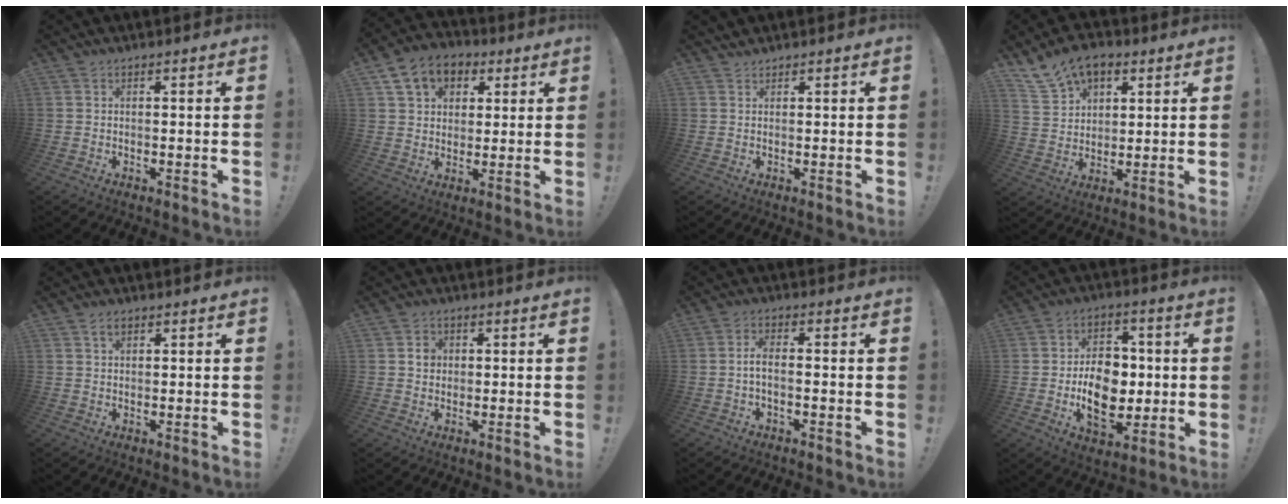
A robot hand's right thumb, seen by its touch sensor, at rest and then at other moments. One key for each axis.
{"total": 11.4, "fx": 5.1, "fy": 8.6, "fz": 5.5, "tx": -0.086, "ty": -0.014, "tz": 0.103}
{"total": 1.2, "fx": 1.2, "fy": 0.2, "fz": -0.1, "tx": 0.010, "ty": -0.005, "tz": 0.022}
{"total": 11.4, "fx": 7.4, "fy": 7.4, "fz": 4.6, "tx": -0.077, "ty": -0.041, "tz": 0.145}
{"total": 2.0, "fx": 1.2, "fy": 1.1, "fz": 1.2, "tx": -0.011, "ty": -0.002, "tz": 0.018}
{"total": 3.2, "fx": 0.5, "fy": 2.9, "fz": 1.3, "tx": -0.008, "ty": -0.002, "tz": 0.005}
{"total": 3.8, "fx": -0.8, "fy": 1.0, "fz": 3.6, "tx": -0.070, "ty": 0.000, "tz": -0.014}
{"total": 14.7, "fx": -1.5, "fy": 10.5, "fz": 10.1, "tx": -0.162, "ty": 0.002, "tz": -0.026}